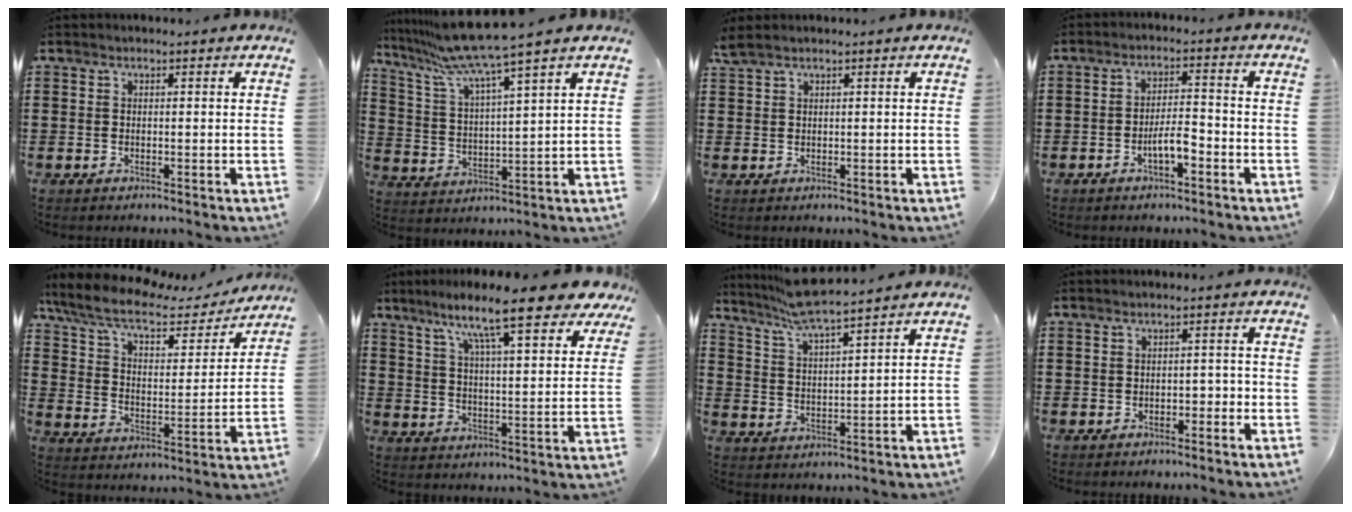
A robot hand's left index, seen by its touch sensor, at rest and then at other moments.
{"total": 8.8, "force": [7.4, -1.1, 4.6], "torque": [-0.119, -0.044, 0.123]}
{"total": 1.3, "force": [0.9, 0.1, 0.9], "torque": [-0.020, 0.000, 0.017]}
{"total": 4.5, "force": [-2.1, 1.2, 3.8], "torque": [-0.079, 0.005, -0.044]}
{"total": 9.2, "force": [7.2, 2.5, 5.2], "torque": [-0.125, -0.030, 0.122]}
{"total": 11.7, "force": [9.1, 1.2, 7.2], "torque": [-0.145, -0.045, 0.146]}
{"total": 6.8, "force": [6.0, -0.3, 3.2], "torque": [-0.081, -0.023, 0.108]}
{"total": 1.6, "force": [-1.3, 0.7, 0.7], "torque": [-0.019, 0.003, -0.029]}